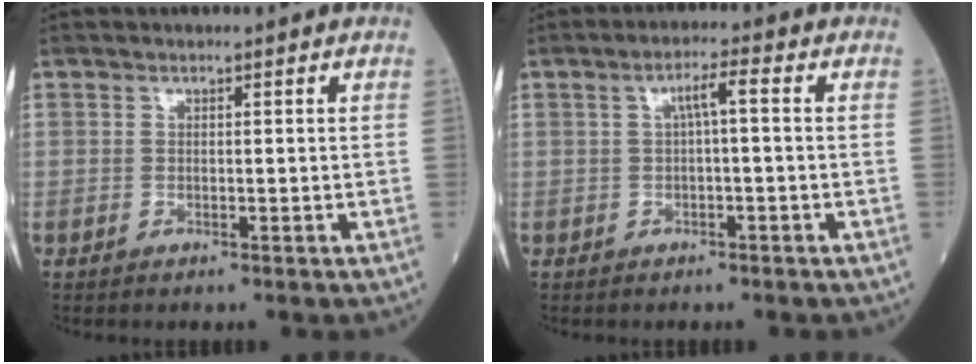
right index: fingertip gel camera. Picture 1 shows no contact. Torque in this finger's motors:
{"motor_torque": [0.52, 0.02, 0.17, 0.06]}